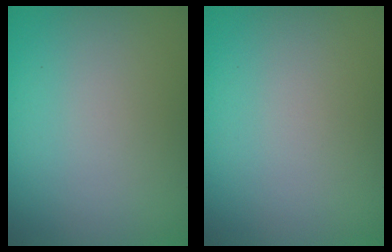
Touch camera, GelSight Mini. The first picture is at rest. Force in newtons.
{"total": 0.0}